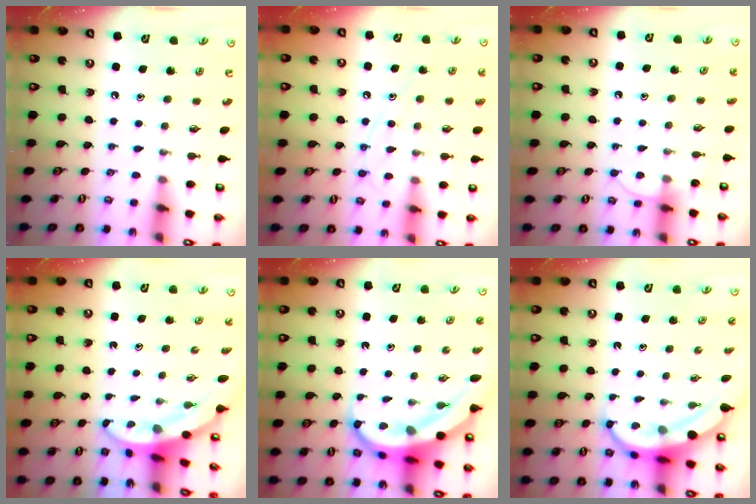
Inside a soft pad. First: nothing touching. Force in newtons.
{"total": 9.9, "press": 9.9, "slide": 0.8}
{"total": 7.0, "press": 7.0, "slide": 0.7}
{"total": 3.1, "press": 3.1, "slide": 0.0}
{"total": 8.9, "press": 8.8, "slide": 1.2}
{"total": 6.8, "press": 6.8, "slide": 0.8}